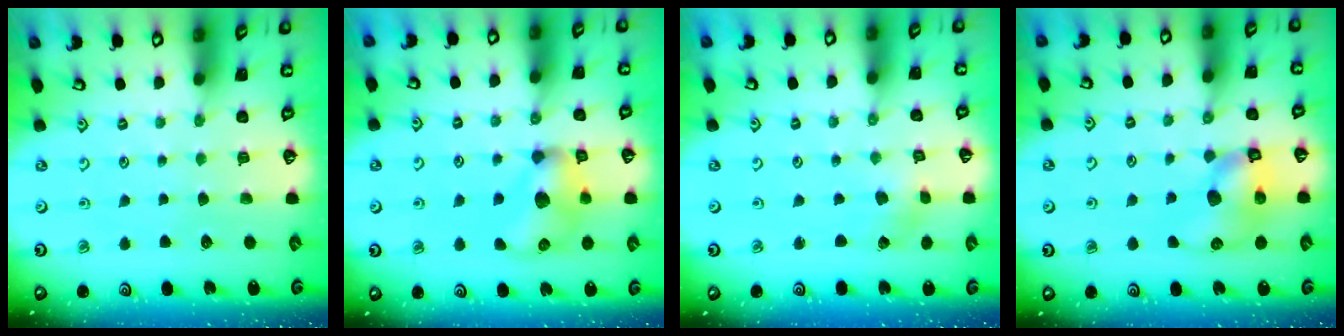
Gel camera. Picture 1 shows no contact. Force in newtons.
{"total": 13.9, "press": 13.9, "slide": 0.9}
{"total": 1.2, "press": 1.1, "slide": 0.2}
{"total": 10.8, "press": 10.6, "slide": 1.7}